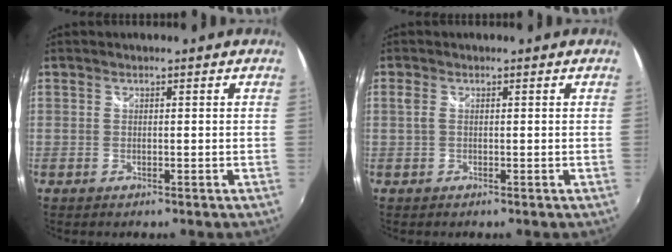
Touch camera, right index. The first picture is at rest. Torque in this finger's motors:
{"motor_torque": [0.02, 0.07, 0.11, 0.03]}